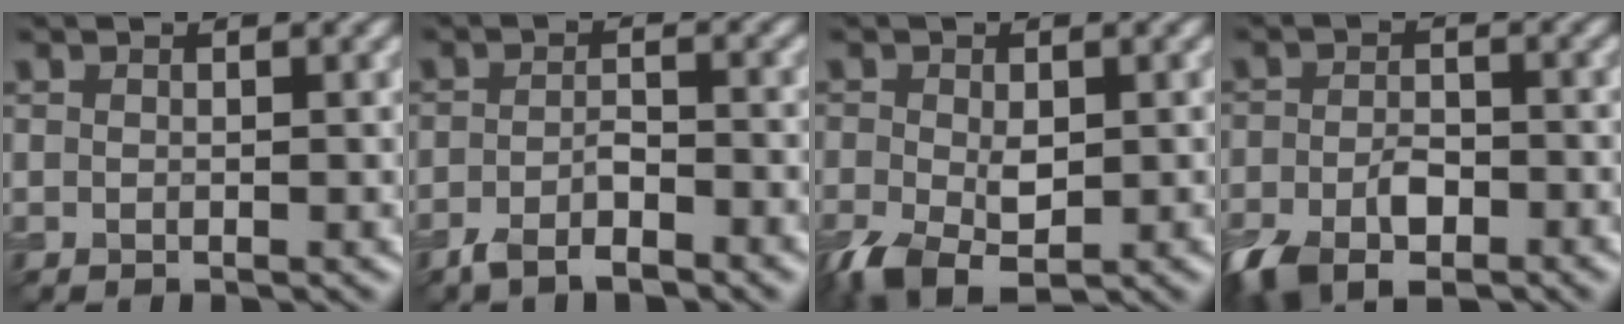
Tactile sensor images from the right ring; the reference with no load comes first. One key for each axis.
{"total": 3.9, "fx": -2.6, "fy": 1.2, "fz": 2.7, "tx": -0.051, "ty": -0.001, "tz": -0.049}
{"total": 4.8, "fx": -1.5, "fy": 2.8, "fz": 3.7, "tx": -0.078, "ty": -0.012, "tz": -0.023}
{"total": 5.8, "fx": -3.2, "fy": 2.9, "fz": 3.8, "tx": -0.072, "ty": -0.006, "tz": -0.063}